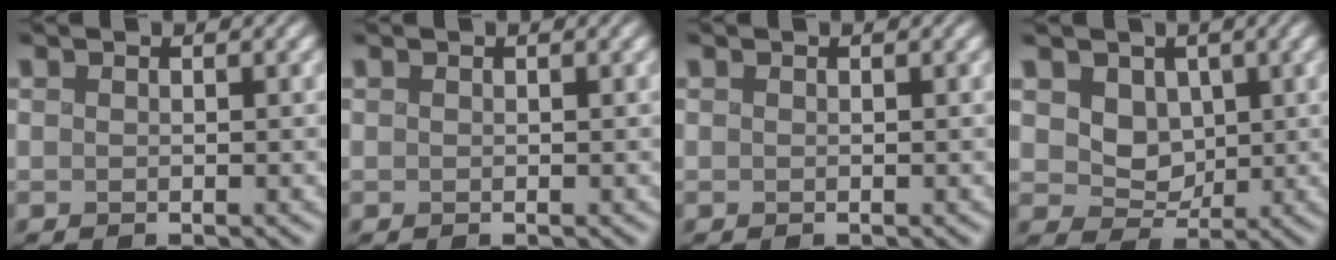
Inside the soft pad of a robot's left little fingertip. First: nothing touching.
{"total": 0.0}
{"total": 0.0}
{"total": 3.2, "force": [0.6, 2.8, 1.6], "torque": [-0.039, -0.018, 0.014]}